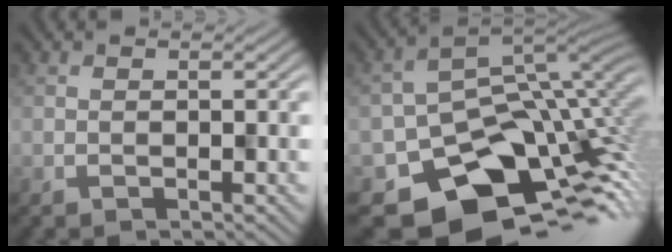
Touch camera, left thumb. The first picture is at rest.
{"total": 11.2, "force": [-5.2, 8.5, 5.2], "torque": [-0.101, -0.042, -0.073]}